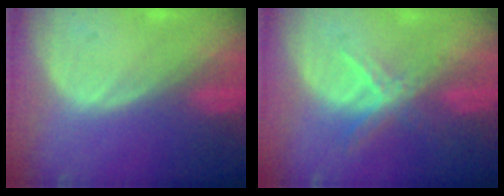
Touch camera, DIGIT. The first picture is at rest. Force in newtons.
{"total": 5.5, "press": 4.8, "slide": 2.8}